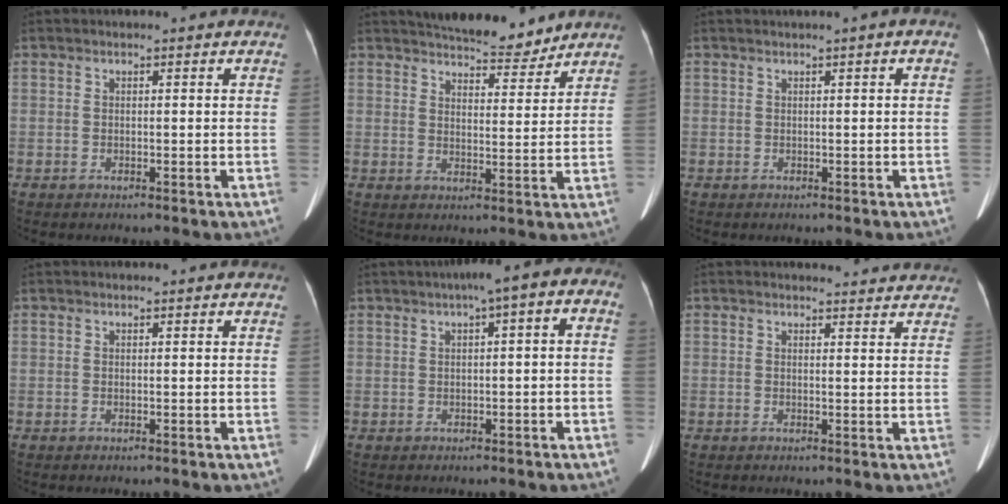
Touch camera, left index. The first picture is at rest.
{"total": 9.7, "force": [9.0, 2.0, 3.1], "torque": [-0.039, -0.001, 0.123]}
{"total": 0.5, "force": [0.0, 0.3, 0.4], "torque": [-0.005, 0.004, -0.001]}
{"total": 0.0}
{"total": 6.2, "force": [1.3, 1.7, 5.8], "torque": [-0.073, 0.038, 0.007]}
{"total": 5.3, "force": [4.9, 1.9, 0.2], "torque": [0.011, 0.005, 0.039]}